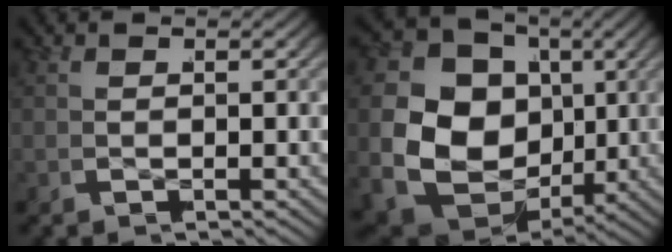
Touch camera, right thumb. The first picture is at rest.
{"total": 19.3, "force": [0.3, 15.2, 11.9], "torque": [-0.268, -0.053, 0.014]}